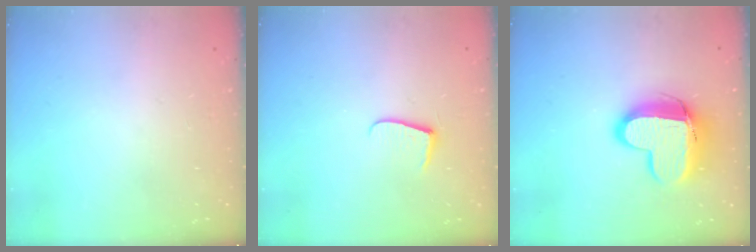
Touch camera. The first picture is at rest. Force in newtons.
{"total": 6.8, "press": 6.8, "slide": 0.6}
{"total": 15.6, "press": 15.5, "slide": 1.5}